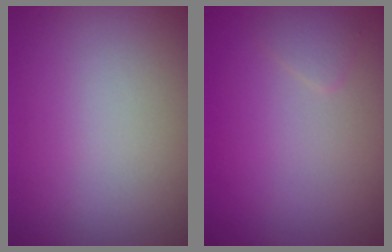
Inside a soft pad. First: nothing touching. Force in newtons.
{"total": 0.8, "press": 0.8, "slide": 0.1}